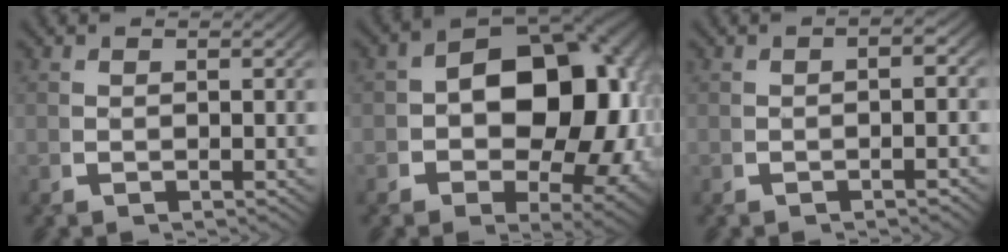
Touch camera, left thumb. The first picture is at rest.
{"total": 14.0, "force": [-0.9, 9.3, 10.5], "torque": [-0.165, -0.032, -0.003]}
{"total": 1.2, "force": [-0.8, 0.5, 0.8], "torque": [-0.011, -0.001, -0.014]}